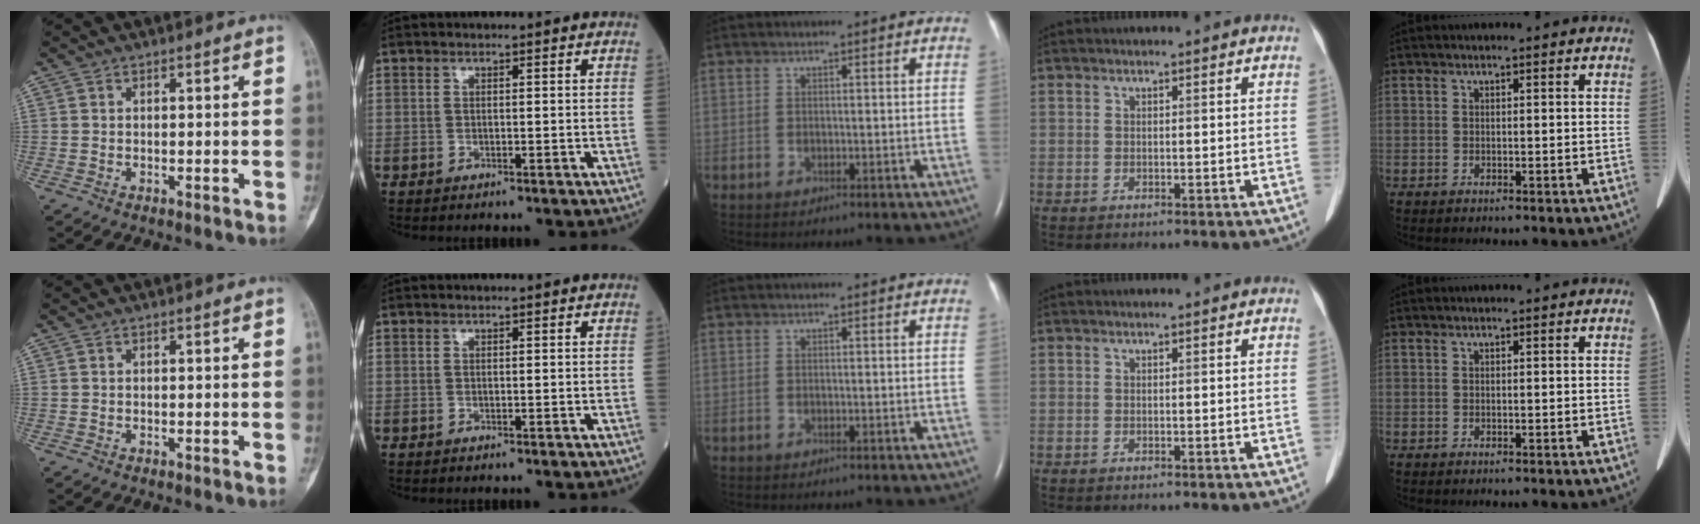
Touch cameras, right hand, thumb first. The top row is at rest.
{}